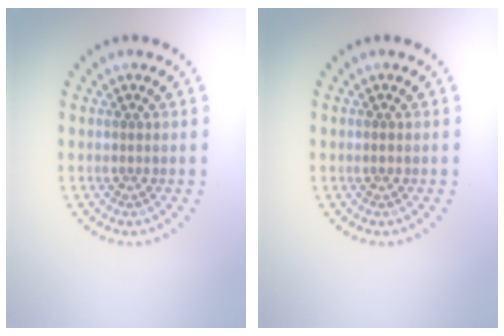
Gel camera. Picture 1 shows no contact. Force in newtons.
{"total": 0.7, "press": 0.7, "slide": 0.0}